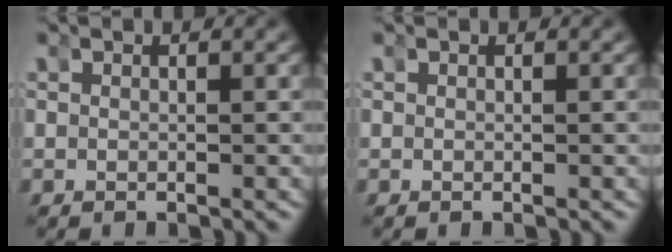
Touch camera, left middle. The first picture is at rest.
{"total": 0.0}